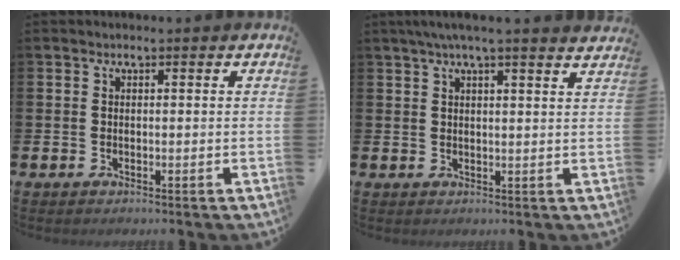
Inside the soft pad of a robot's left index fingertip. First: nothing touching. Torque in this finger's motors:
{"motor_torque": [1.04, -1.10, 0.46, 0.21]}